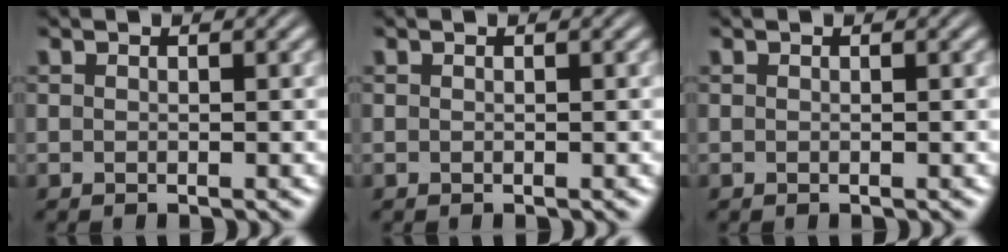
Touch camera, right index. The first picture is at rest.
{"total": 0.0}
{"total": 0.0}